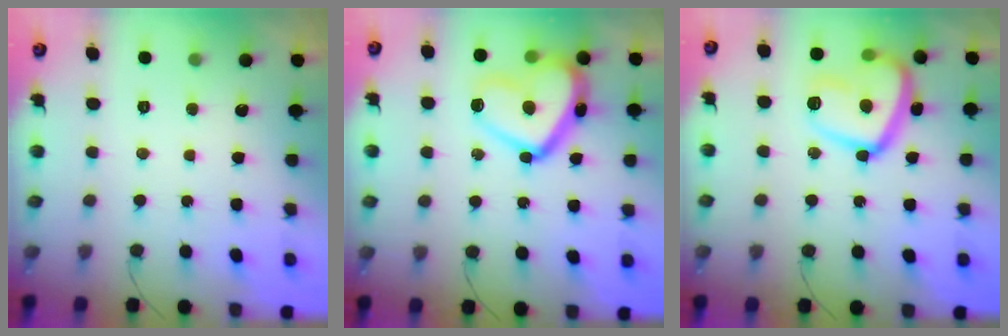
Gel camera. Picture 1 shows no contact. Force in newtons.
{"total": 19.2, "press": 19.1, "slide": 1.5}
{"total": 17.4, "press": 17.3, "slide": 1.7}